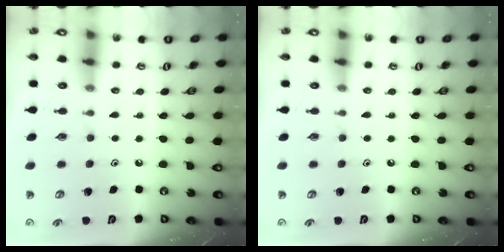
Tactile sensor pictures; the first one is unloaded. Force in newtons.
{"total": 0.0}